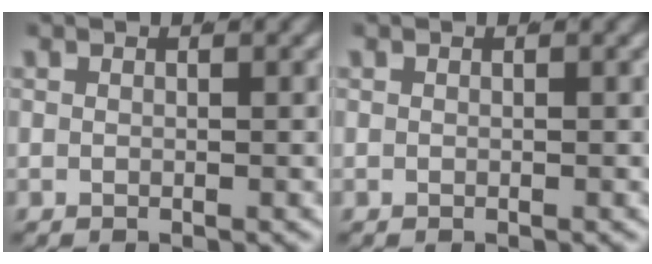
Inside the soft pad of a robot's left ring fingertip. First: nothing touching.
{"total": 0.0}